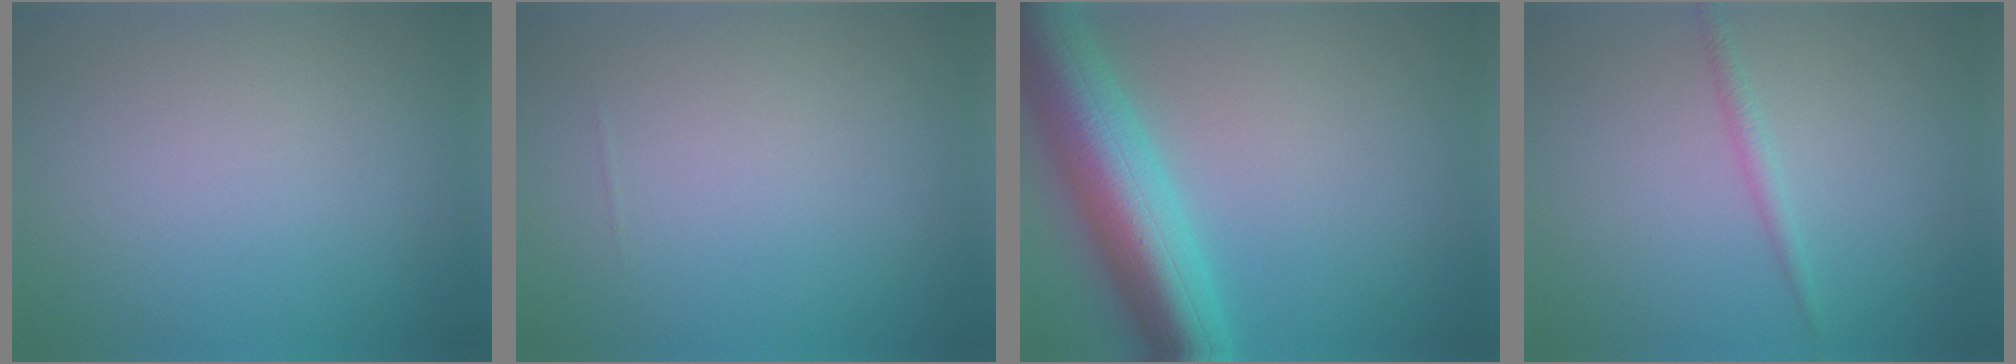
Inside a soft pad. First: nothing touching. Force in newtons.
{"total": 0.0}
{"total": 10.4, "press": 10.4, "slide": 0.4}
{"total": 1.1, "press": 1.1, "slide": 0.0}